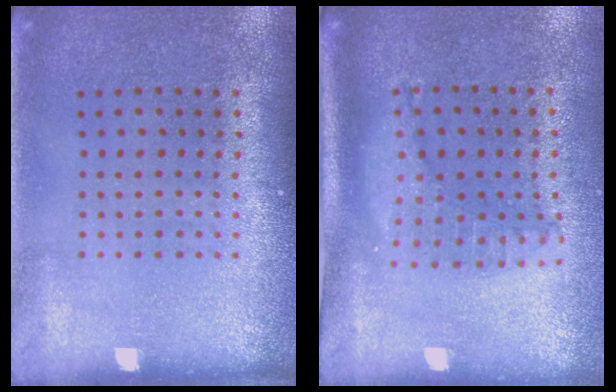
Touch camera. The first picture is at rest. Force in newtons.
{"total": 1.2, "press": 1.2, "slide": 0.2}